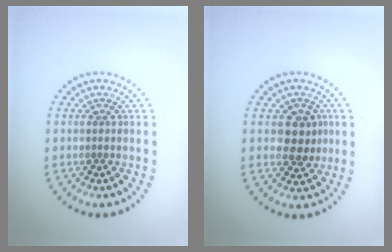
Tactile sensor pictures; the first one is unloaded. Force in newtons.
{"total": 3.0, "press": 2.9, "slide": 0.8}